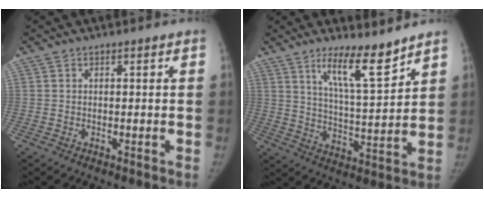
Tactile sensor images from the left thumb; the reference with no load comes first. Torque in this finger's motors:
{"motor_torque": [0.19, 0.11, 0.78, -0.64, 0.08]}